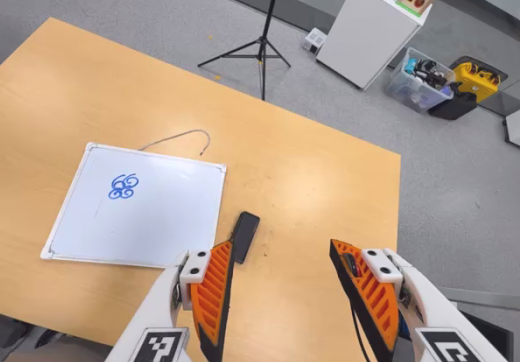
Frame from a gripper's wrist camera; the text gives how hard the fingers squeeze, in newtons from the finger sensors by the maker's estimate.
{"total": 0.0}